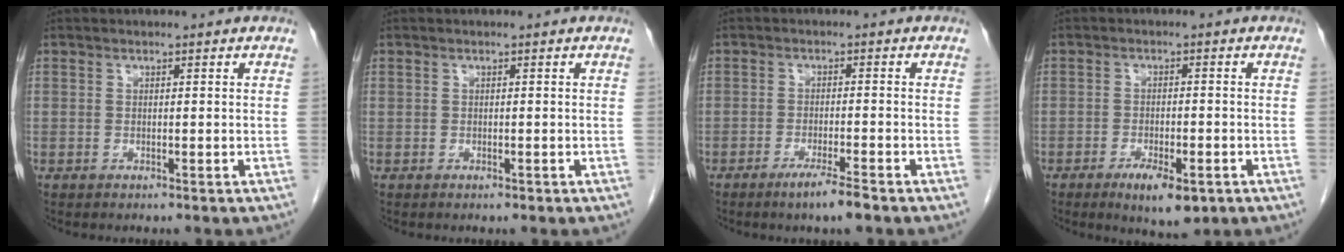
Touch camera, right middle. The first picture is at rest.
{"total": 0.0}
{"total": 4.0, "force": [-2.8, -0.3, 2.9], "torque": [-0.056, -0.011, -0.049]}
{"total": 6.3, "force": [-3.4, 1.9, 4.9], "torque": [-0.080, -0.010, -0.044]}